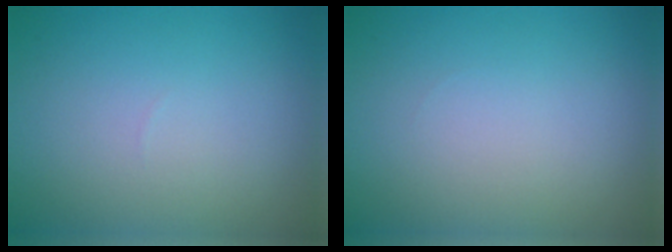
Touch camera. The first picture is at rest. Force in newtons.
{"total": 0.0}